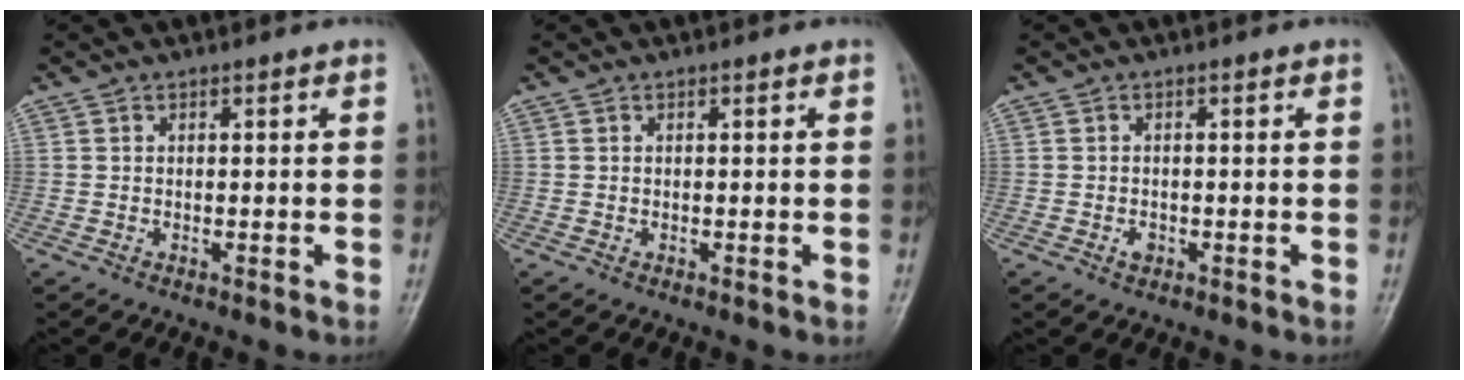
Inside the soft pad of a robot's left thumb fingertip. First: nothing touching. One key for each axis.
{"total": 0.0}
{"total": 1.3, "fx": -0.7, "fy": 0.9, "fz": 0.6, "tx": -0.003, "ty": 0.002, "tz": -0.009}